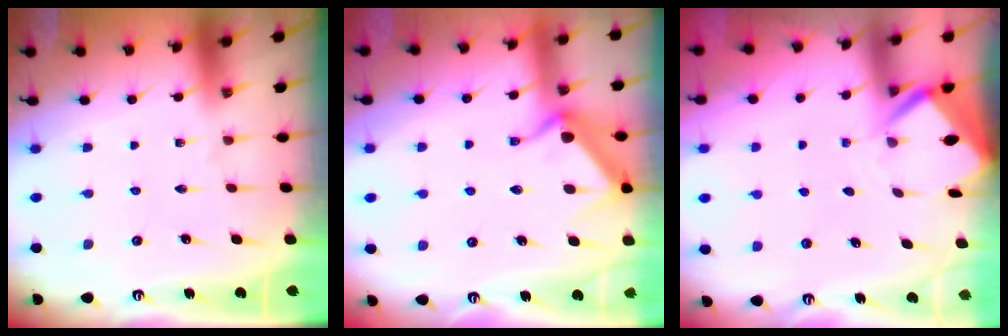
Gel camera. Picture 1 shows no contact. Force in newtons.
{"total": 11.8, "press": 11.7, "slide": 0.3}
{"total": 3.1, "press": 3.1, "slide": 0.3}